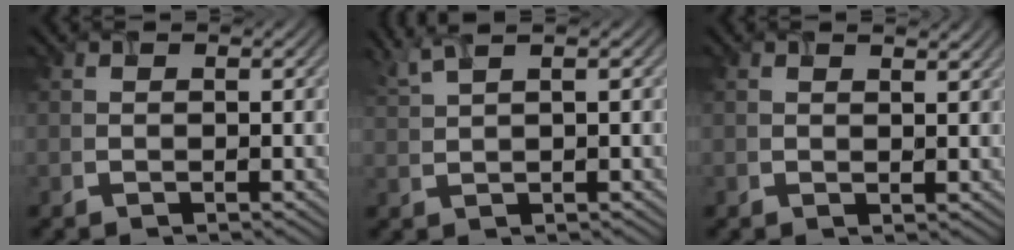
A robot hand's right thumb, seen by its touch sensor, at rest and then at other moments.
{"total": 2.9, "force": [1.9, 0.1, 2.2], "torque": [-0.037, 0.019, 0.035]}
{"total": 1.1, "force": [0.9, 0.3, 0.6], "torque": [-0.006, -0.001, 0.020]}